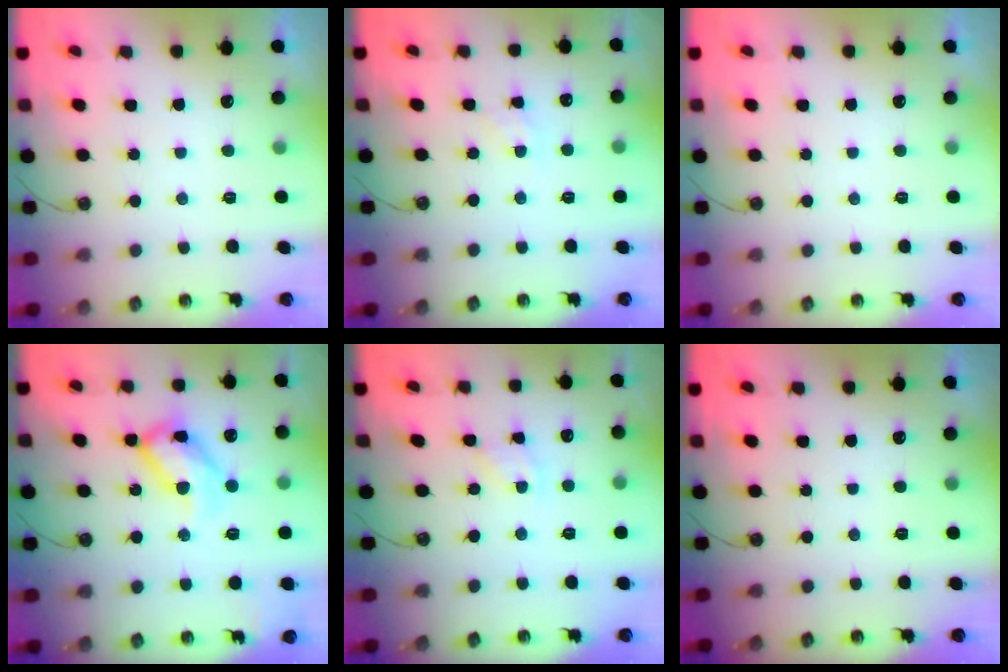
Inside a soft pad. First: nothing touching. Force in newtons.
{"total": 2.8, "press": 2.8, "slide": 0.5}
{"total": 0.0}
{"total": 15.8, "press": 15.7, "slide": 2.2}
{"total": 3.1, "press": 3.0, "slide": 0.5}
{"total": 0.0}